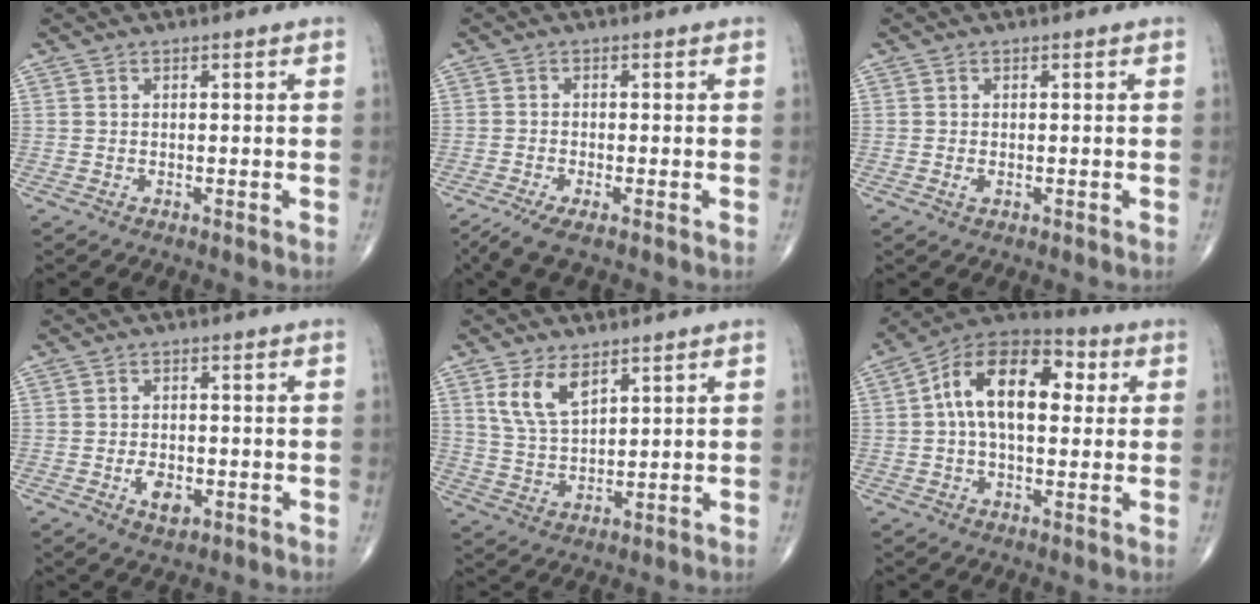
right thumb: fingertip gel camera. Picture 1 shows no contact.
{"total": 4.0, "force": [-2.5, 0.7, 3.1], "torque": [-0.073, -0.005, -0.049]}
{"total": 1.0, "force": [-0.2, 0.6, 0.8], "torque": [-0.018, -0.001, -0.004]}
{"total": 4.1, "force": [-1.4, 2.4, 3.1], "torque": [-0.046, 0.000, -0.018]}
{"total": 7.2, "force": [3.9, 3.6, 4.9], "torque": [-0.084, -0.020, 0.085]}
{"total": 16.0, "force": [2.7, 9.1, 12.9], "torque": [-0.198, 0.031, 0.035]}